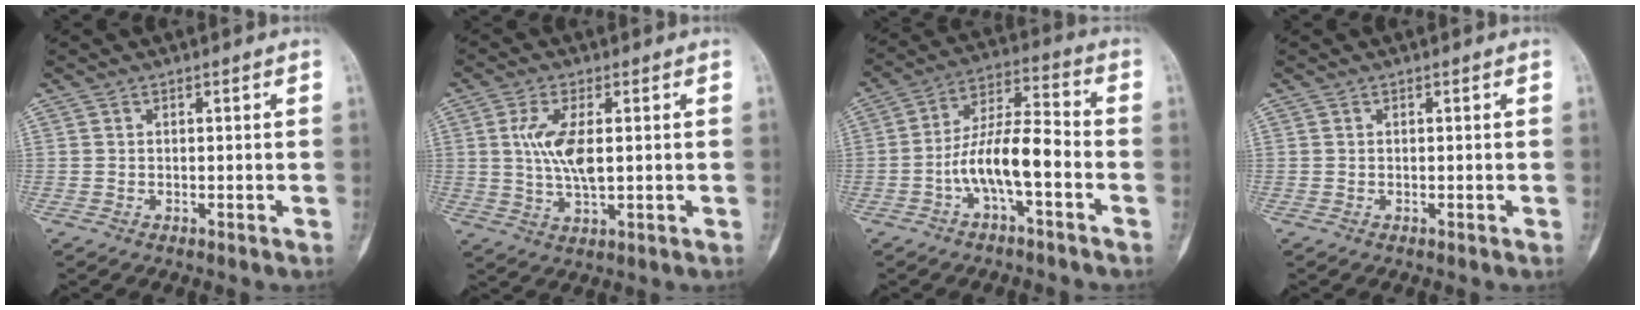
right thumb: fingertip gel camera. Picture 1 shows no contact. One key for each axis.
{"total": 7.6, "fx": 0.9, "fy": 2.9, "fz": 7.0, "tx": -0.153, "ty": -0.008, "tz": 0.022}
{"total": 11.4, "fx": -3.8, "fy": 3.5, "fz": 10.1, "tx": -0.191, "ty": 0.048, "tz": -0.072}
{"total": 0.0}